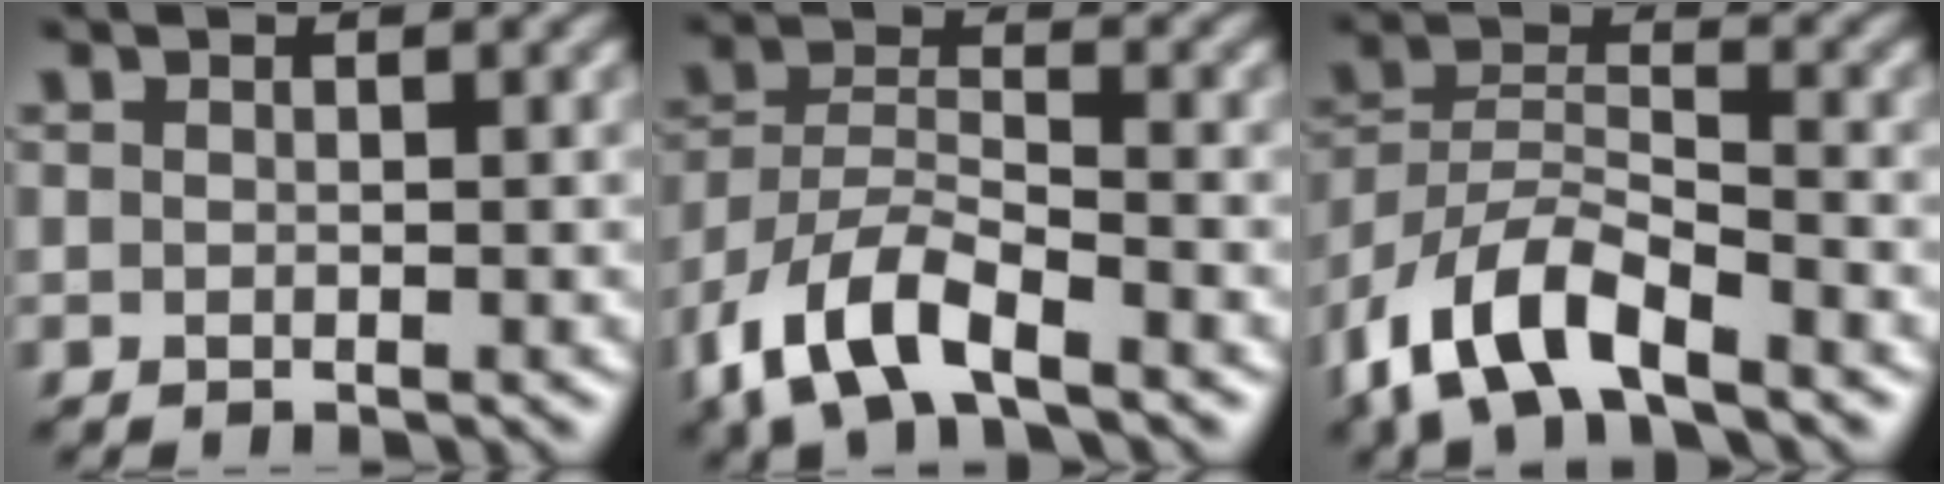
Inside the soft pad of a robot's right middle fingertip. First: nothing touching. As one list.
[{"total": 7.3, "force": [-4.8, 2.8, 4.7], "torque": [-0.092, -0.001, -0.099]}, {"total": 8.0, "force": [-5.6, 2.9, 5.0], "torque": [-0.092, 0.001, -0.114]}]